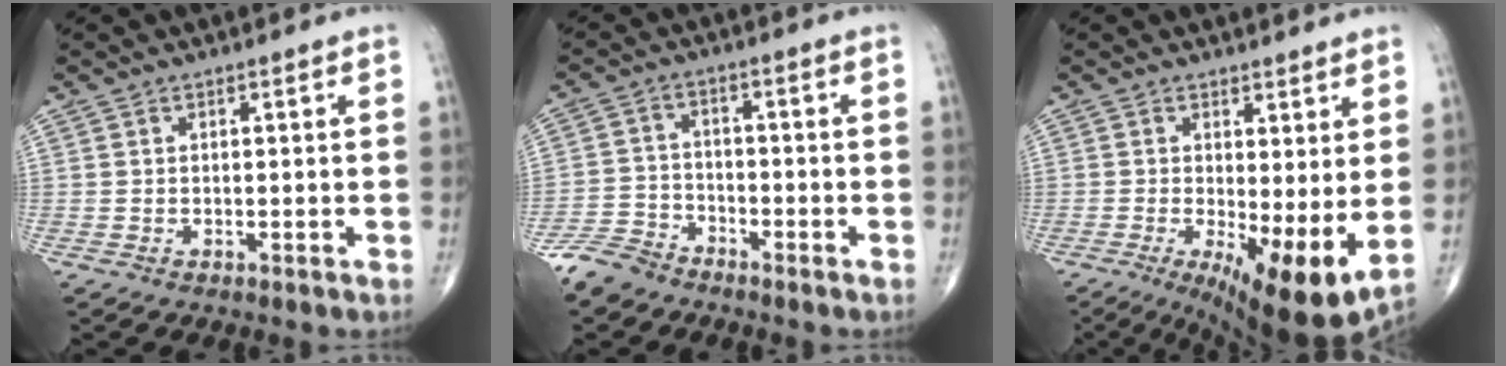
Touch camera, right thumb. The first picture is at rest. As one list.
[{"total": 5.8, "force": [-4.9, 2.8, 1.1], "torque": [-0.018, 0.015, -0.107]}, {"total": 11.3, "force": [-0.8, 3.3, 10.8], "torque": [-0.170, -0.026, -0.003]}]